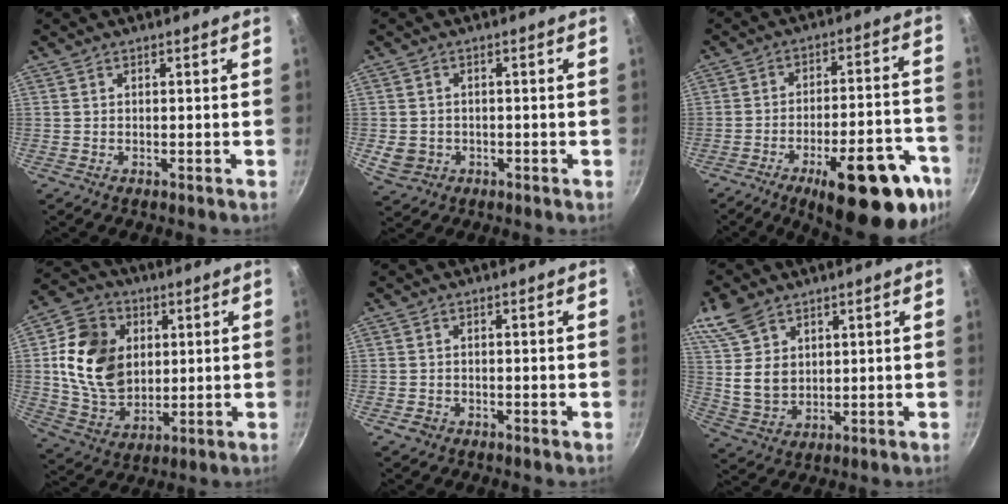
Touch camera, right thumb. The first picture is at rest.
{"total": 4.5, "force": [-1.0, 3.9, 2.0], "torque": [-0.032, 0.008, -0.006]}
{"total": 22.6, "force": [-12.0, 7.9, 17.4], "torque": [-0.182, 0.054, -0.164]}
{"total": 17.1, "force": [2.9, 13.0, 10.8], "torque": [-0.170, -0.005, 0.056]}
{"total": 1.6, "force": [-0.9, 1.2, 0.6], "torque": [-0.015, 0.007, -0.013]}
{"total": 11.2, "force": [6.1, 7.4, 5.7], "torque": [-0.091, -0.026, 0.130]}